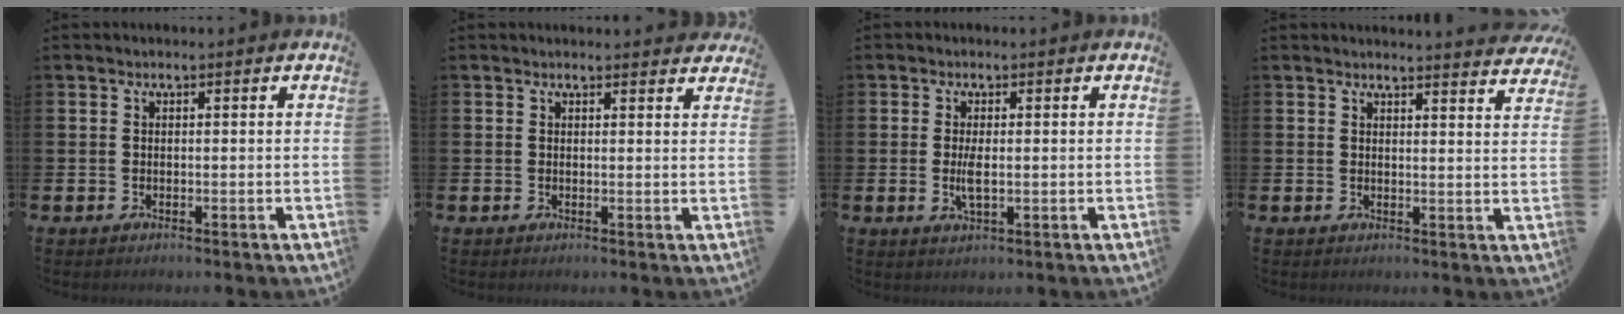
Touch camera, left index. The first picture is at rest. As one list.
[{"total": 1.2, "force": [1.2, 0.2, 0.1], "torque": [0.011, -0.006, 0.019]}, {"total": 2.6, "force": [0.0, 0.8, 2.5], "torque": [-0.042, -0.001, -0.003]}, {"total": 2.9, "force": [2.9, -0.2, 0.0], "torque": [0.009, -0.024, 0.050]}]